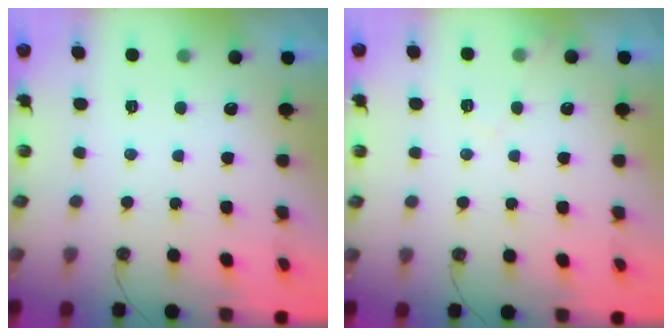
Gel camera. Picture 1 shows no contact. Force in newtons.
{"total": 6.1, "press": 6.0, "slide": 0.8}